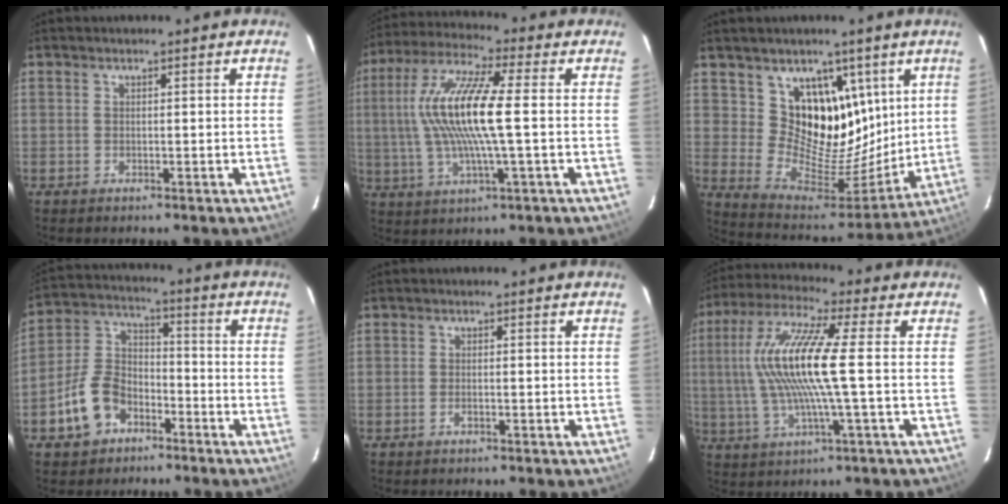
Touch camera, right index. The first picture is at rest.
{"total": 14.5, "force": [0.4, 1.7, 14.4], "torque": [-0.283, 0.007, 0.004]}
{"total": 15.6, "force": [7.8, 11.7, 6.9], "torque": [-0.114, -0.027, 0.151]}
{"total": 10.6, "force": [-5.6, 7.3, 5.2], "torque": [-0.121, 0.030, -0.095]}
{"total": 1.0, "force": [-0.5, 0.5, 0.8], "torque": [-0.017, 0.000, -0.008]}
{"total": 13.9, "force": [0.4, 0.8, 13.9], "torque": [-0.275, 0.006, 0.005]}